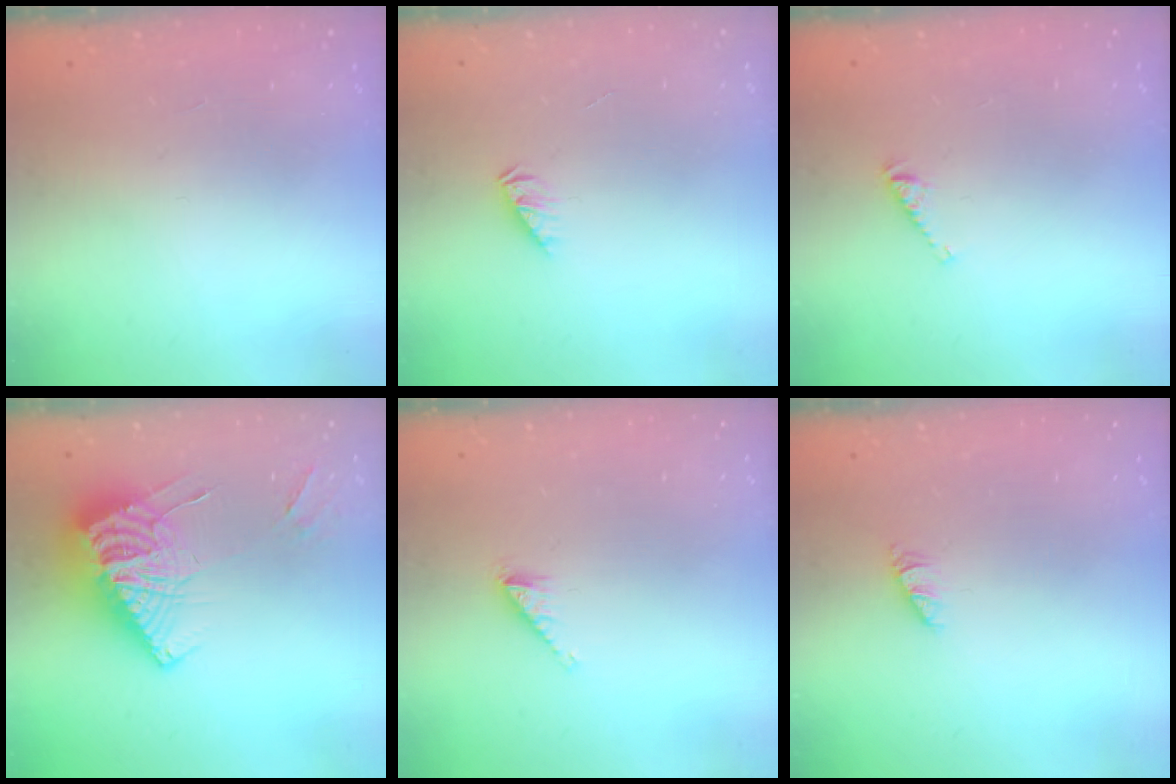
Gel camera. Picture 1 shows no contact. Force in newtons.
{"total": 2.1, "press": 2.1, "slide": 0.3}
{"total": 3.7, "press": 3.7, "slide": 0.4}
{"total": 15.0, "press": 14.8, "slide": 2.1}
{"total": 0.8, "press": 0.8, "slide": 0.1}
{"total": 0.7, "press": 0.7, "slide": 0.1}